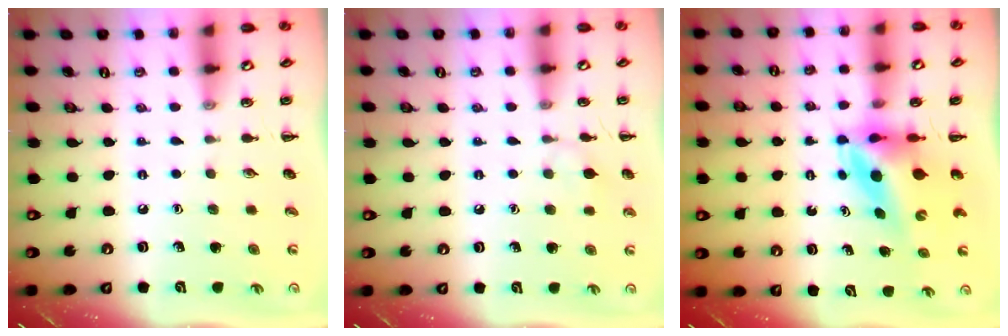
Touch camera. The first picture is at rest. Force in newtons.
{"total": 5.7, "press": 5.4, "slide": 1.9}
{"total": 6.2, "press": 6.0, "slide": 1.4}